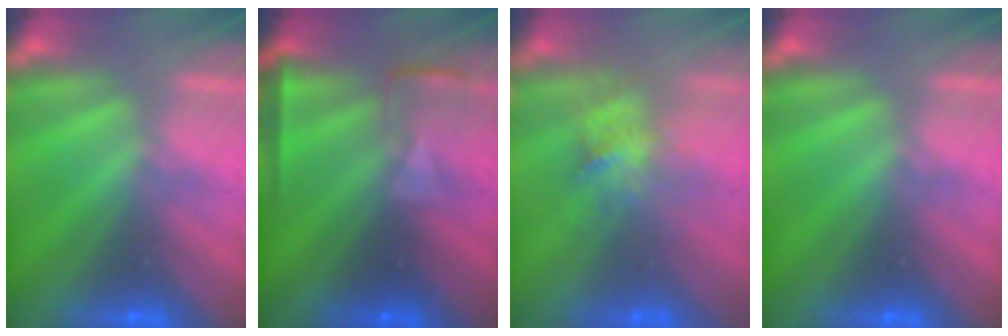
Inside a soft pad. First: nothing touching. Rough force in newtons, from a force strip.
{"total": 2.4}
{"total": 2.8}
{"total": 0.0}